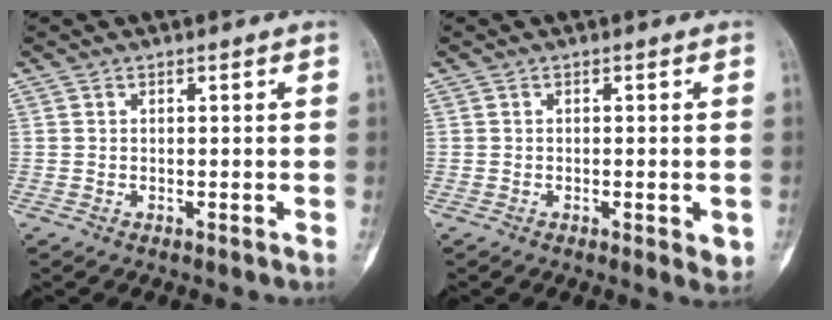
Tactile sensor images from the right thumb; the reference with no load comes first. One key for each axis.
{"total": 3.3, "fx": -0.9, "fy": 1.2, "fz": 2.9, "tx": -0.027, "ty": -0.005, "tz": -0.010}